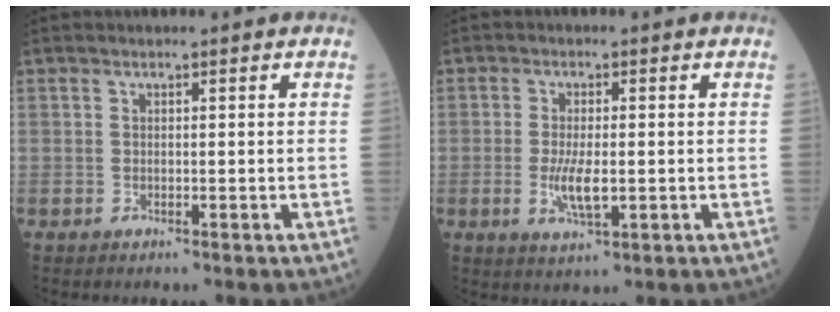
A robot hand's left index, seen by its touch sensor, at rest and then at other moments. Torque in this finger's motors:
{"motor_torque": [0.24, 0.08, 0.13, 0.06]}